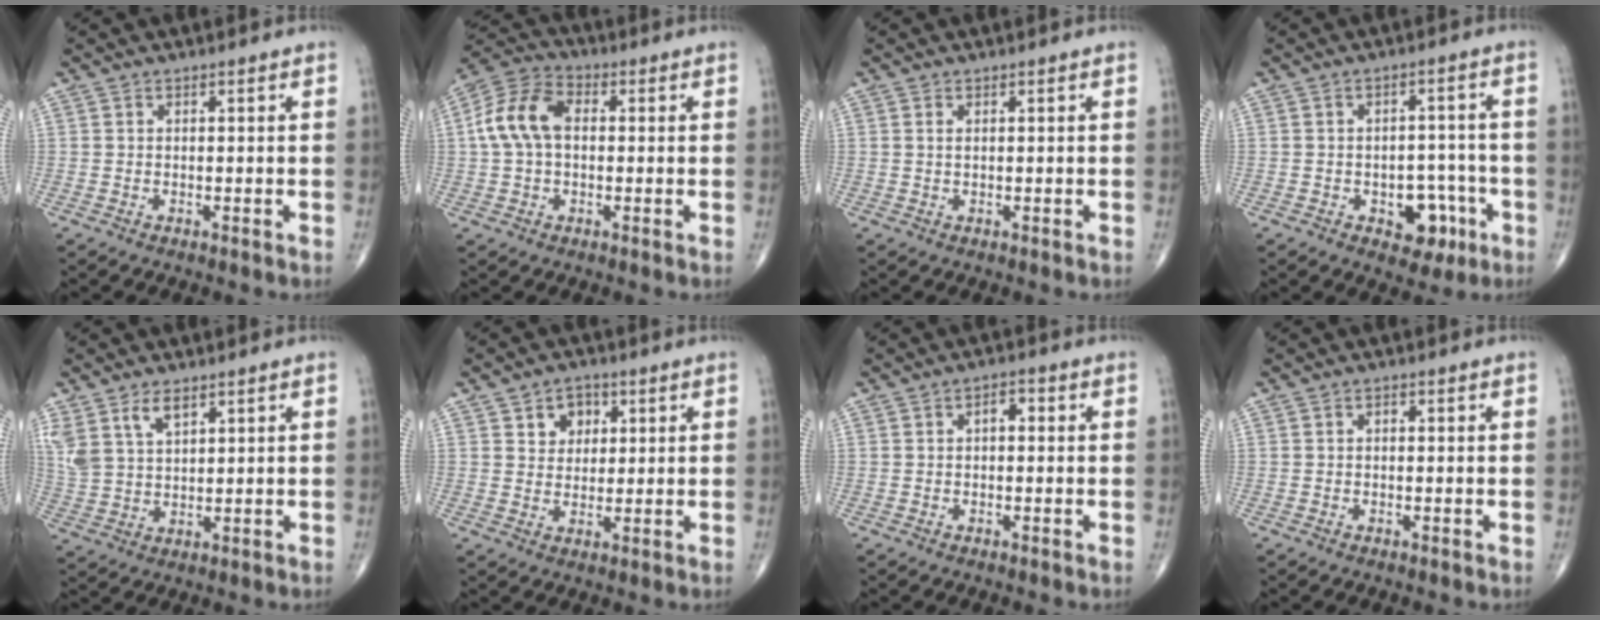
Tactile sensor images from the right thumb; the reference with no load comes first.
{"total": 10.8, "force": [0.9, 7.1, 8.1], "torque": [-0.163, 0.031, 0.008]}
{"total": 0.8, "force": [0.3, 0.3, 0.6], "torque": [-0.017, 0.005, 0.007]}
{"total": 7.8, "force": [-3.2, 5.1, 4.9], "torque": [-0.027, 0.027, -0.036]}
{"total": 7.7, "force": [4.5, 3.9, 4.9], "torque": [-0.100, -0.010, 0.099]}
{"total": 5.4, "force": [2.2, 4.2, 2.6], "torque": [-0.011, -0.007, 0.033]}
{"total": 2.5, "force": [0.3, 1.4, 2.0], "torque": [-0.024, 0.009, -0.002]}
{"total": 0.8, "force": [0.0, 0.5, 0.6], "torque": [-0.009, 0.002, -0.002]}